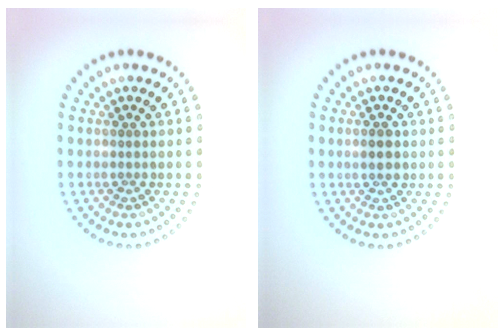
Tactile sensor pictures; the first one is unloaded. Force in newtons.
{"total": 1.2, "press": 1.2, "slide": 0.0}